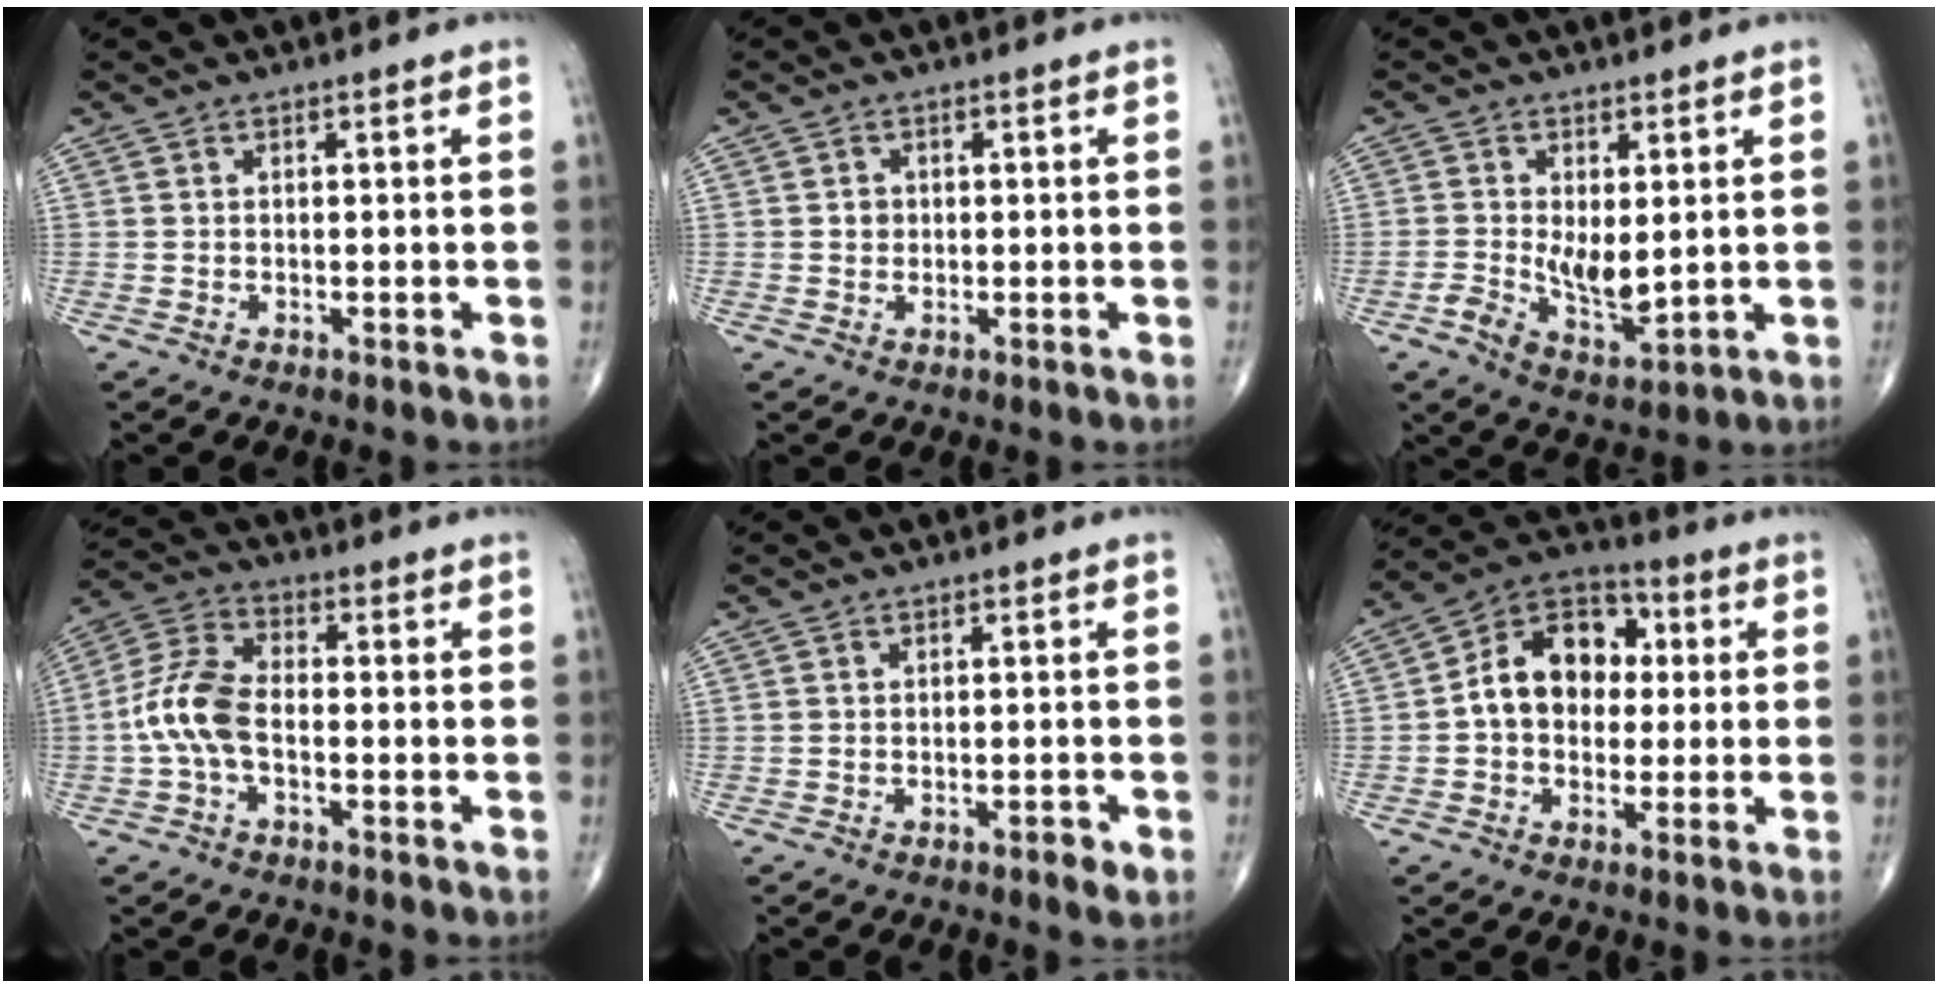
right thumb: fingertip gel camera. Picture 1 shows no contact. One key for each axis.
{"total": 1.6, "fx": 0.1, "fy": 1.5, "fz": 0.6, "tx": -0.002, "ty": 0.003, "tz": 0.001}
{"total": 7.3, "fx": 0.1, "fy": 3.9, "fz": 6.1, "tx": -0.097, "ty": -0.012, "tz": 0.010}
{"total": 9.1, "fx": -1.9, "fy": 5.0, "fz": 7.3, "tx": -0.160, "ty": 0.032, "tz": -0.046}
{"total": 1.8, "fx": -0.9, "fy": 0.6, "fz": 1.4, "tx": -0.022, "ty": -0.001, "tz": -0.016}
{"total": 13.5, "fx": 0.9, "fy": 10.1, "fz": 8.9, "tx": -0.112, "ty": 0.031, "tz": 0.003}